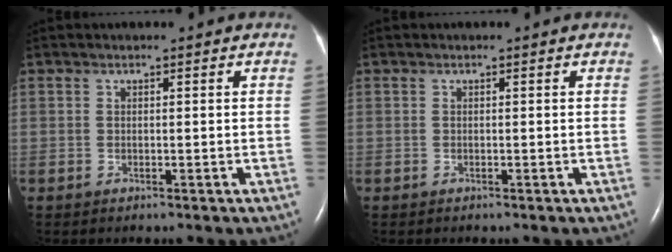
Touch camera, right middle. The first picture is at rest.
{"total": 0.0}